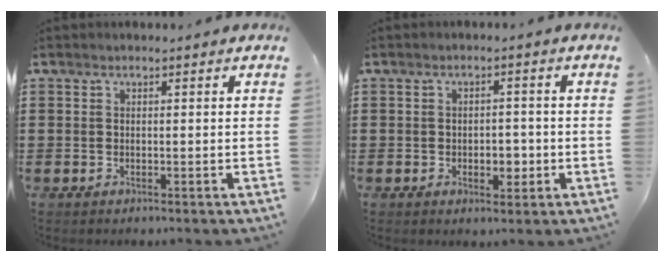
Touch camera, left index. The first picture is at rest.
{"total": 3.3, "force": [-1.0, 1.9, 2.5], "torque": [-0.040, 0.002, -0.022]}